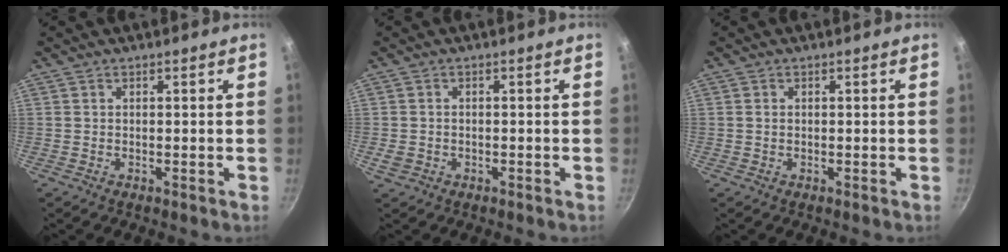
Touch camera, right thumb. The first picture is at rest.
{"total": 2.3, "force": [-0.8, 1.8, 1.2], "torque": [-0.021, 0.004, -0.008]}
{"total": 0.6, "force": [0.0, 0.5, 0.3], "torque": [-0.005, 0.003, 0.000]}